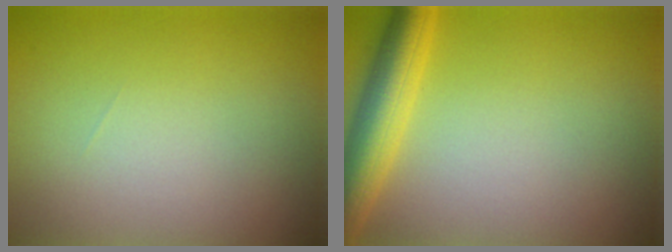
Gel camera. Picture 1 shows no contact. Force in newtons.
{"total": 5.7, "press": 5.6, "slide": 0.2}